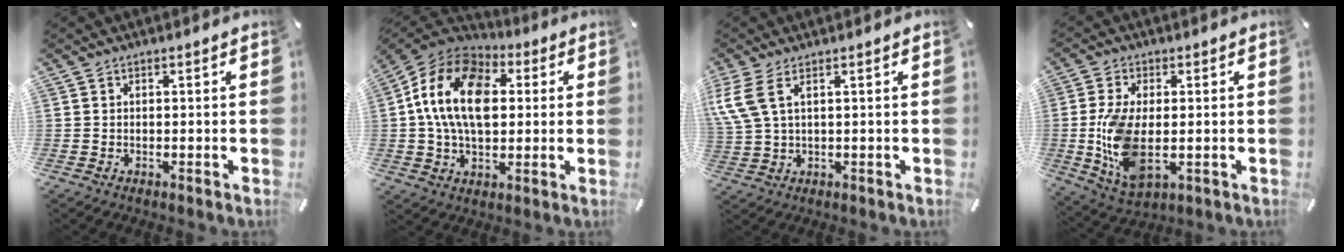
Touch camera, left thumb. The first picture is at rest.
{"total": 16.9, "force": [2.4, 12.2, 11.5], "torque": [-0.247, 0.012, 0.039]}
{"total": 5.9, "force": [2.5, 2.3, 4.8], "torque": [-0.120, -0.008, 0.044]}
{"total": 12.3, "force": [-0.8, 6.5, 10.4], "torque": [-0.240, -0.016, -0.011]}